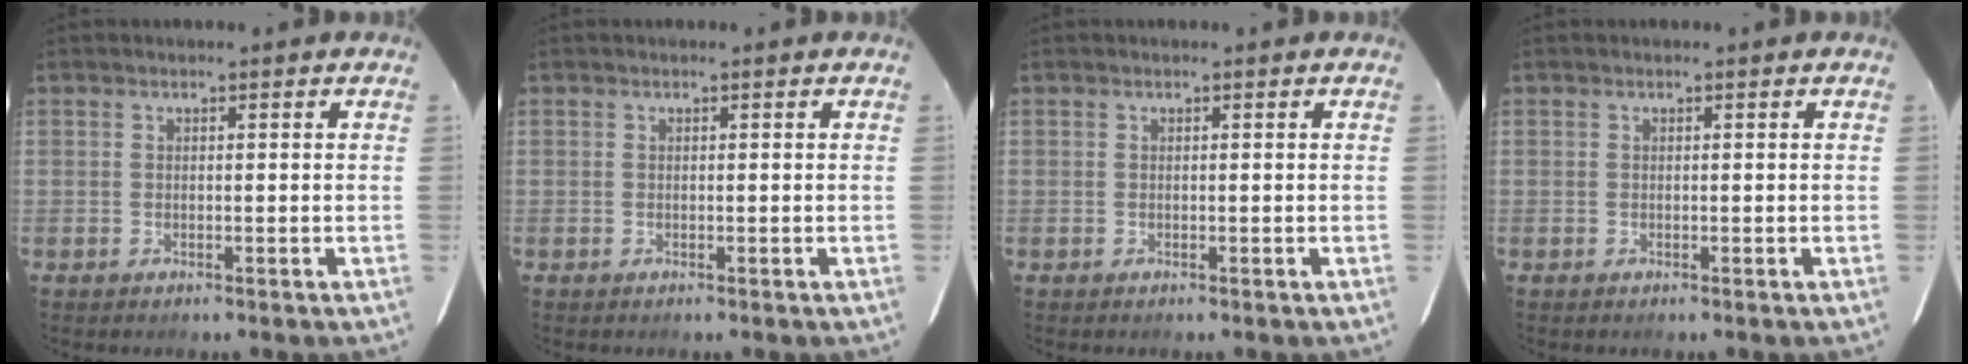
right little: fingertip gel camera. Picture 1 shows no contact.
{"total": 0.0}
{"total": 0.0}
{"total": 0.0}